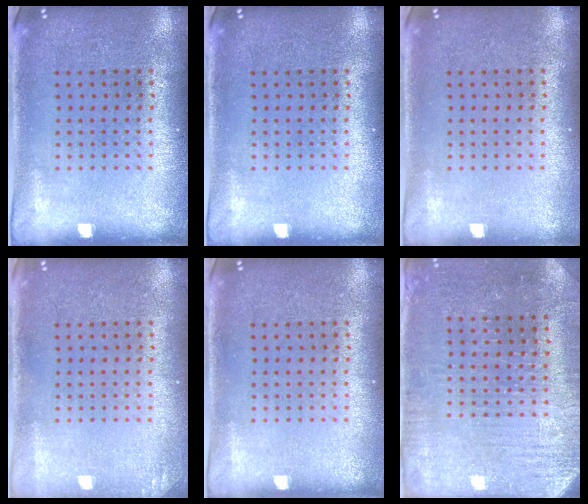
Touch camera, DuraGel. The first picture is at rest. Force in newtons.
{"total": 0.0}
{"total": 0.0}
{"total": 0.9, "press": 0.9, "slide": 0.2}
{"total": 0.0}
{"total": 3.0, "press": 2.9, "slide": 0.7}